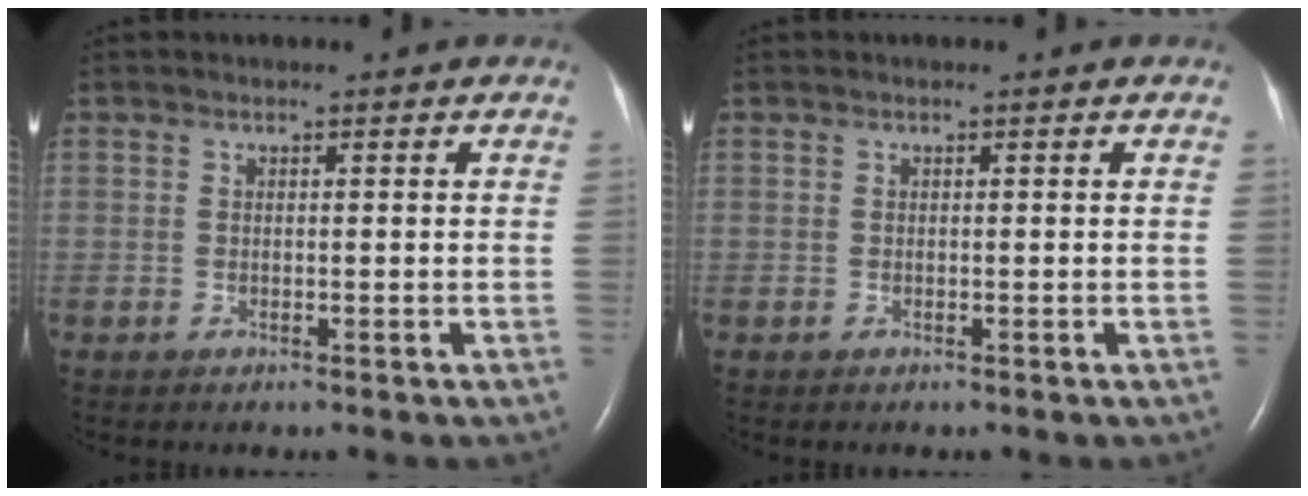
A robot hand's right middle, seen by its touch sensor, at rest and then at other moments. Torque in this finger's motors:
{"motor_torque": [-0.03, 0.06, 0.01, 0.00]}